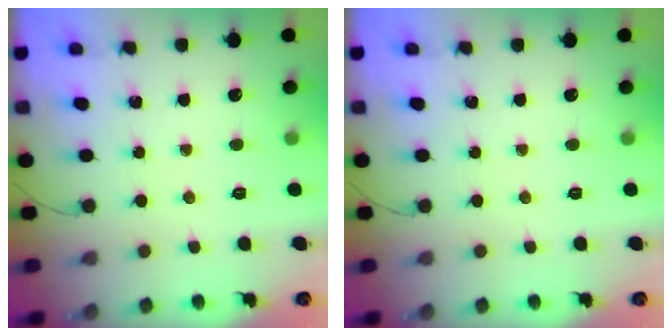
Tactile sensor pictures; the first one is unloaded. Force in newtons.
{"total": 0.0}